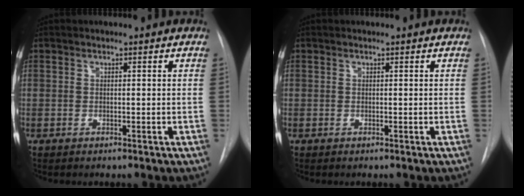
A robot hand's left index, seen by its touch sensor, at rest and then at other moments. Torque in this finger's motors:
{"motor_torque": [-0.27, 0.30, 0.00, 0.00]}